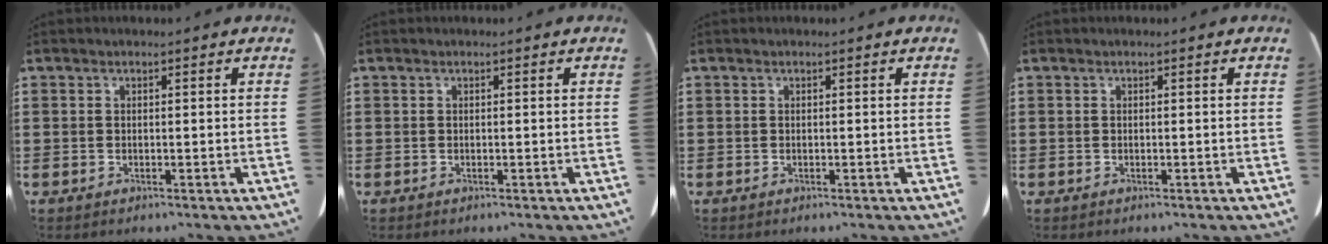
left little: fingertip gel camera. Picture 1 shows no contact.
{"total": 0.0}
{"total": 0.0}
{"total": 0.0}